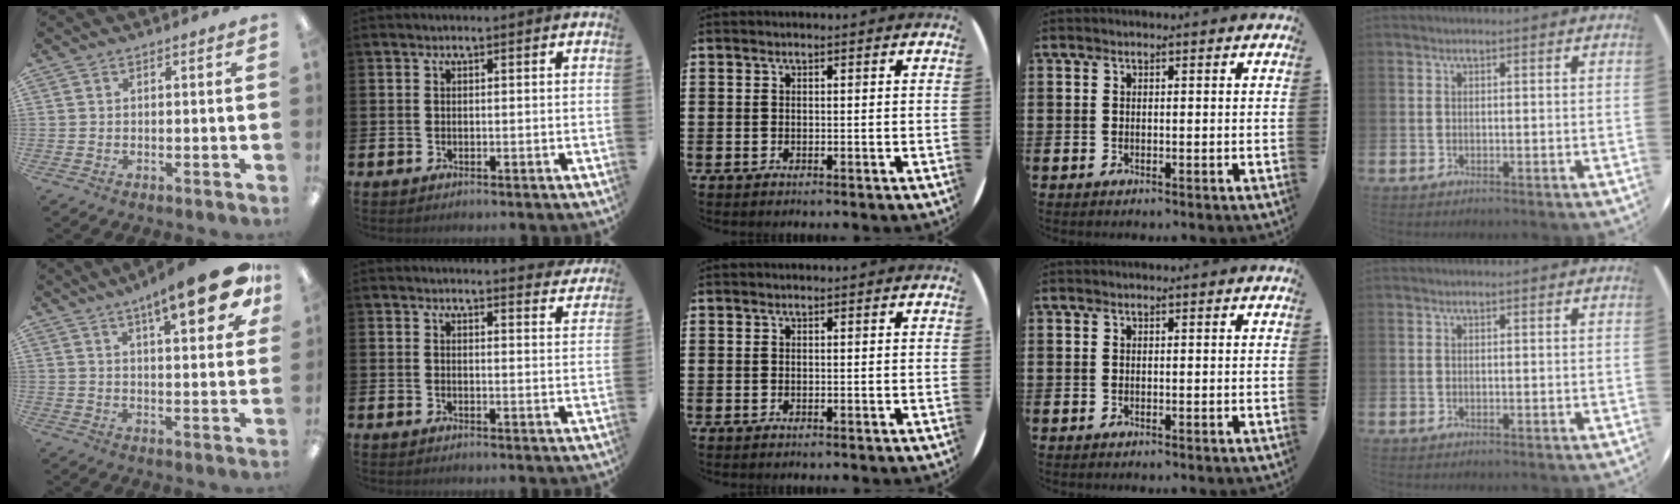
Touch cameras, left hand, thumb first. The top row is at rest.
{"thumb": {"total": 15.9, "force": [9.1, 4.2, 12.4], "torque": [-0.171, -0.044, 0.137]}, "index": {"total": 3.0, "force": [3.0, 0.0, 0.0], "torque": [0.014, -0.025, 0.051]}}